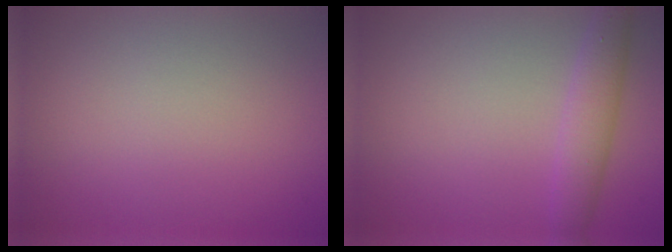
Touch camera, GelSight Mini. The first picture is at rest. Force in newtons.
{"total": 2.9, "press": 2.9, "slide": 0.2}